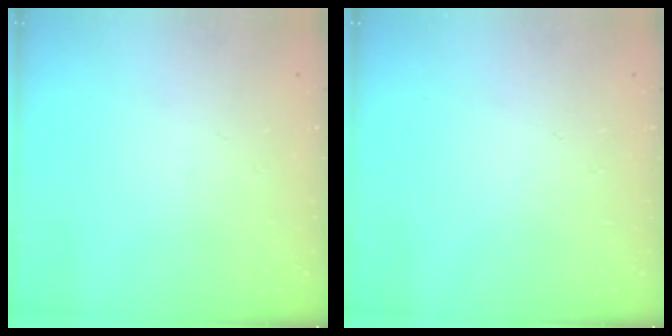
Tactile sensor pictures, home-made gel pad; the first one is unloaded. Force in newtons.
{"total": 0.0}